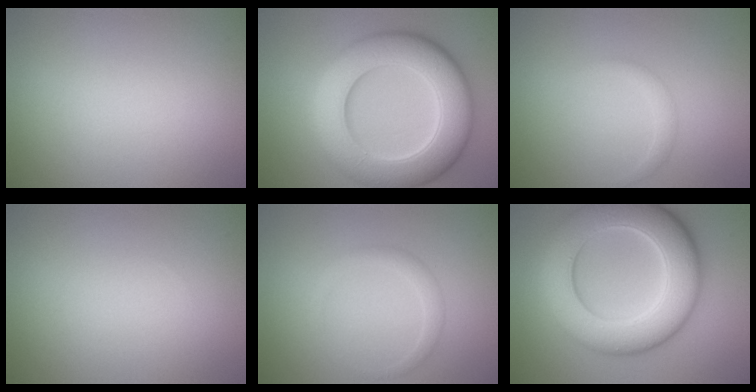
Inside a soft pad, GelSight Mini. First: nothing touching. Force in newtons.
{"total": 10.7, "press": 10.7, "slide": 0.2}
{"total": 1.1, "press": 1.1, "slide": 0.0}
{"total": 0.0}
{"total": 1.5, "press": 1.5, "slide": 0.1}
{"total": 10.8, "press": 10.8, "slide": 0.1}